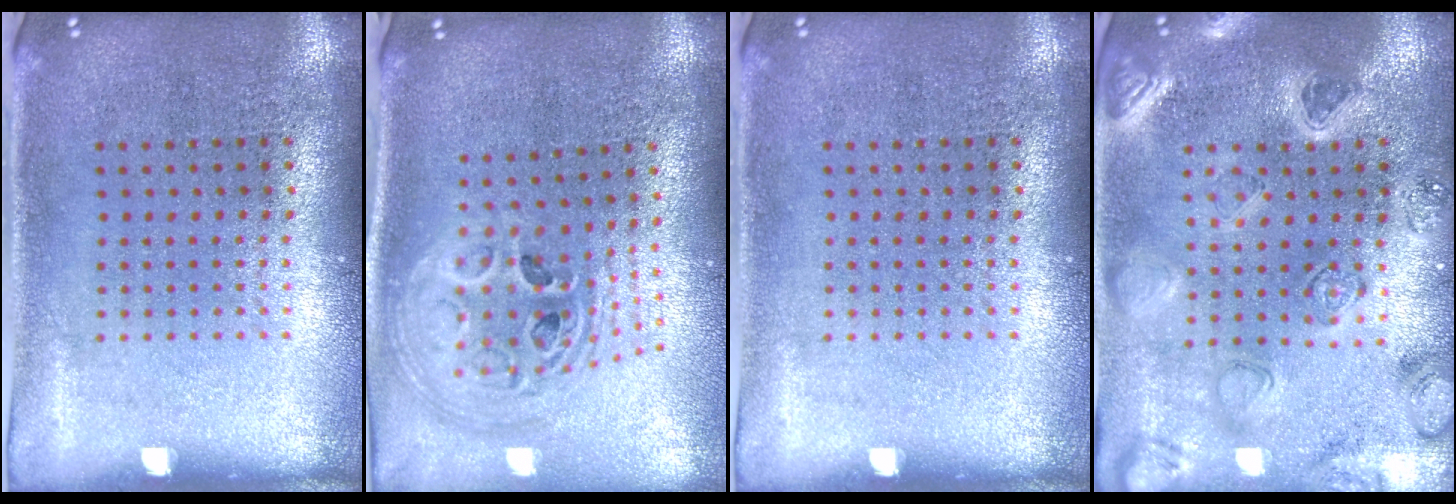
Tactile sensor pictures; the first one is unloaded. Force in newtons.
{"total": 2.5, "press": 1.8, "slide": 1.7}
{"total": 0.0}
{"total": 2.3, "press": 2.2, "slide": 0.2}